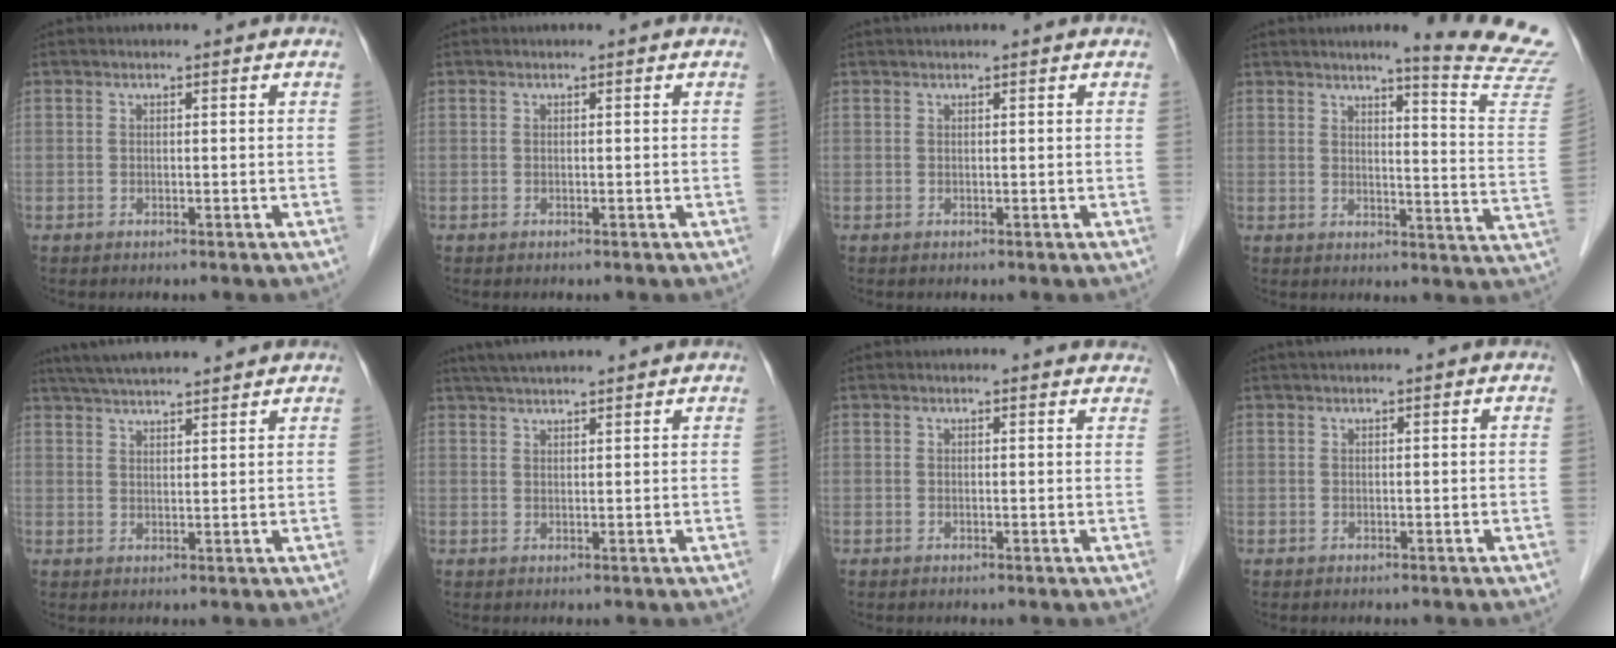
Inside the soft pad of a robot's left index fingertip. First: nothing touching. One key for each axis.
{"total": 0.0}
{"total": 1.8, "fx": 1.7, "fy": 0.1, "fz": 0.7, "tx": -0.010, "ty": 0.026, "tz": 0.024}
{"total": 14.2, "fx": 13.2, "fy": -1.9, "fz": 5.1, "tx": -0.063, "ty": -0.106, "tz": 0.136}
{"total": 12.0, "fx": 10.8, "fy": 1.1, "fz": 5.1, "tx": -0.091, "ty": 0.035, "tz": 0.163}
{"total": 8.6, "fx": 7.7, "fy": 0.5, "fz": 3.8, "tx": -0.064, "ty": 0.040, "tz": 0.113}
{"total": 5.1, "fx": 4.9, "fy": 0.9, "fz": 0.7, "tx": 0.001, "ty": -0.003, "tz": 0.033}
{"total": 2.8, "fx": 2.5, "fy": 0.2, "fz": 1.2, "tx": -0.013, "ty": 0.033, "tz": 0.036}